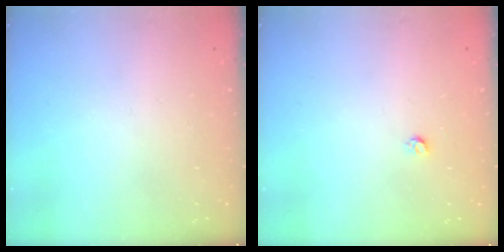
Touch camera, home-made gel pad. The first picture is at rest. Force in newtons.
{"total": 3.0, "press": 3.0, "slide": 0.2}